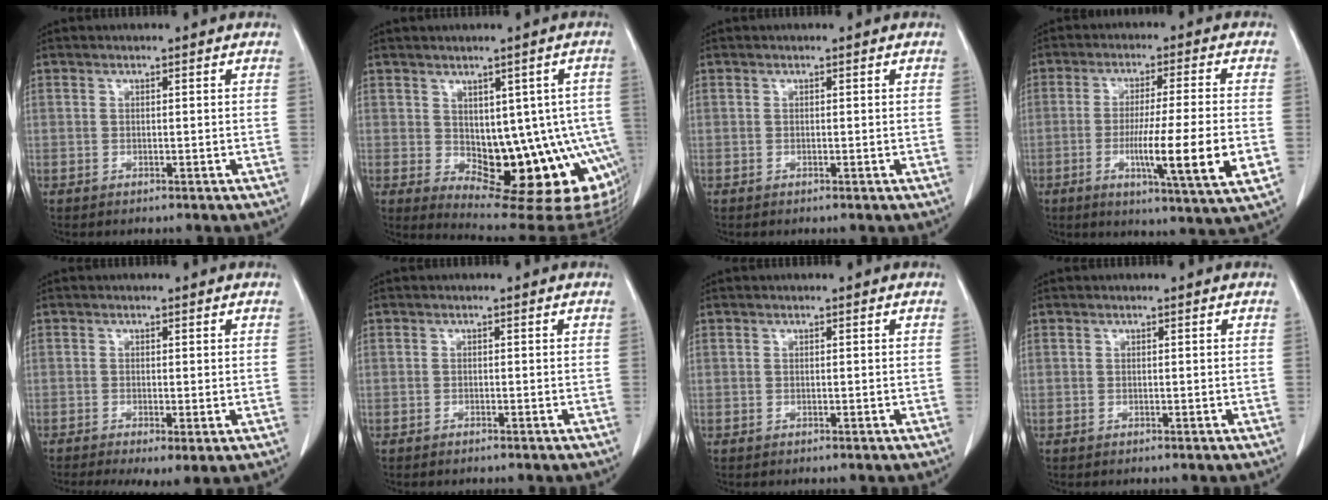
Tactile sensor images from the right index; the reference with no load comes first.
{"total": 15.9, "force": [-3.5, 7.4, 13.7], "torque": [-0.114, 0.012, -0.023]}
{"total": 0.0}
{"total": 13.4, "force": [-3.1, -0.5, 13.1], "torque": [-0.214, -0.027, -0.053]}
{"total": 4.5, "force": [-1.8, 1.3, 3.9], "torque": [-0.056, -0.017, -0.027]}
{"total": 0.0}
{"total": 0.0}
{"total": 0.0}